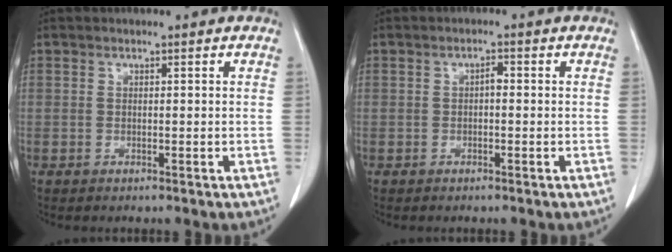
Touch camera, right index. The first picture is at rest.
{"total": 1.2, "force": [-0.1, 0.5, 1.1], "torque": [-0.017, 0.005, -0.002]}